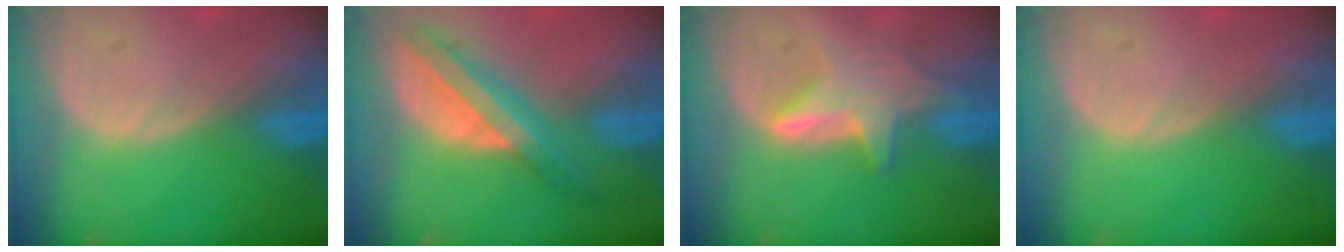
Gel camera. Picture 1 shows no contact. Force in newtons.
{"total": 8.0, "press": 6.8, "slide": 4.3}
{"total": 6.3, "press": 6.1, "slide": 1.7}
{"total": 0.0}